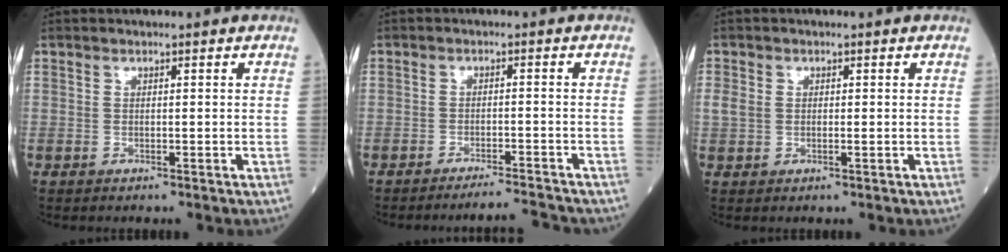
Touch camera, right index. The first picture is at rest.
{"total": 5.2, "force": [-5.2, -0.6, 0.6], "torque": [-0.005, -0.001, -0.081]}
{"total": 2.6, "force": [0.2, 1.7, 2.0], "torque": [-0.050, 0.006, 0.007]}